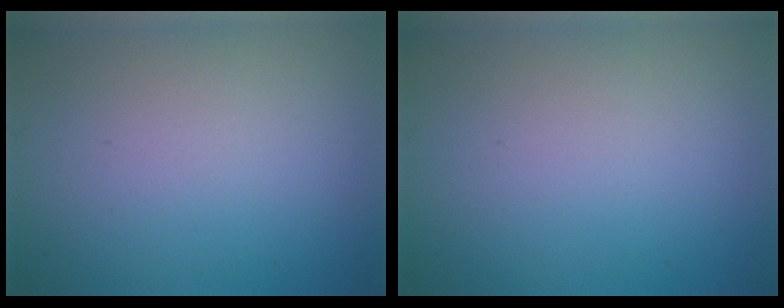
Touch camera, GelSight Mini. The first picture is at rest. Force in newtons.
{"total": 0.0}